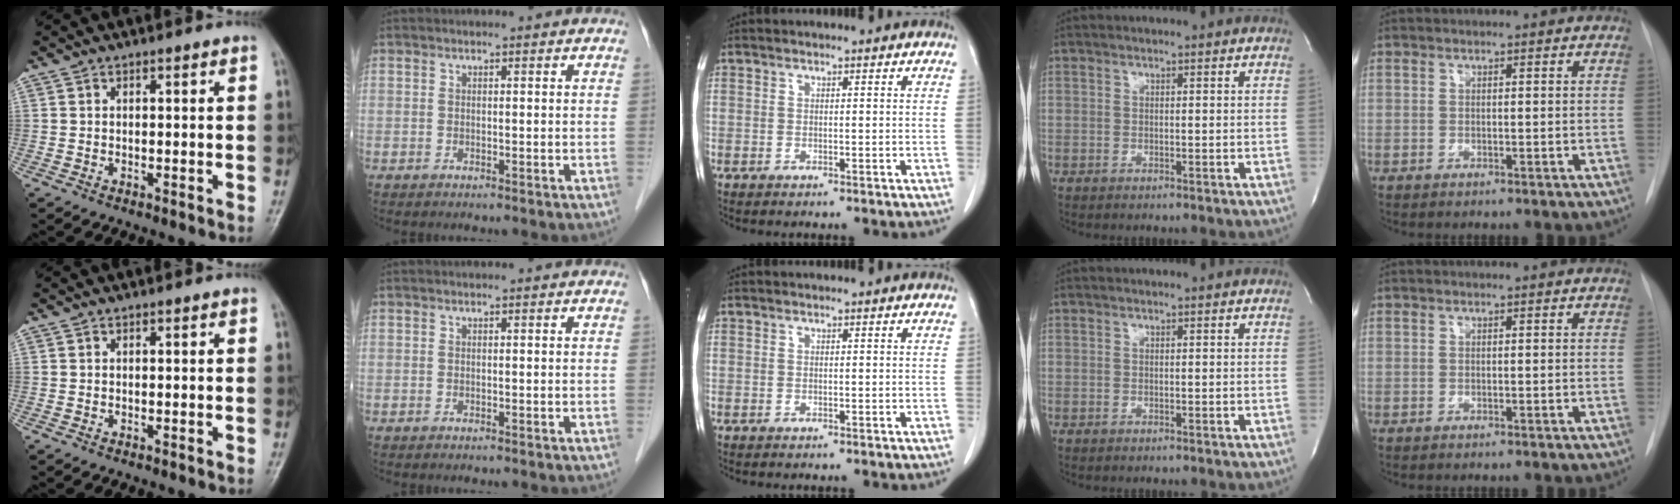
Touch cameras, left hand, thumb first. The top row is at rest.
{}